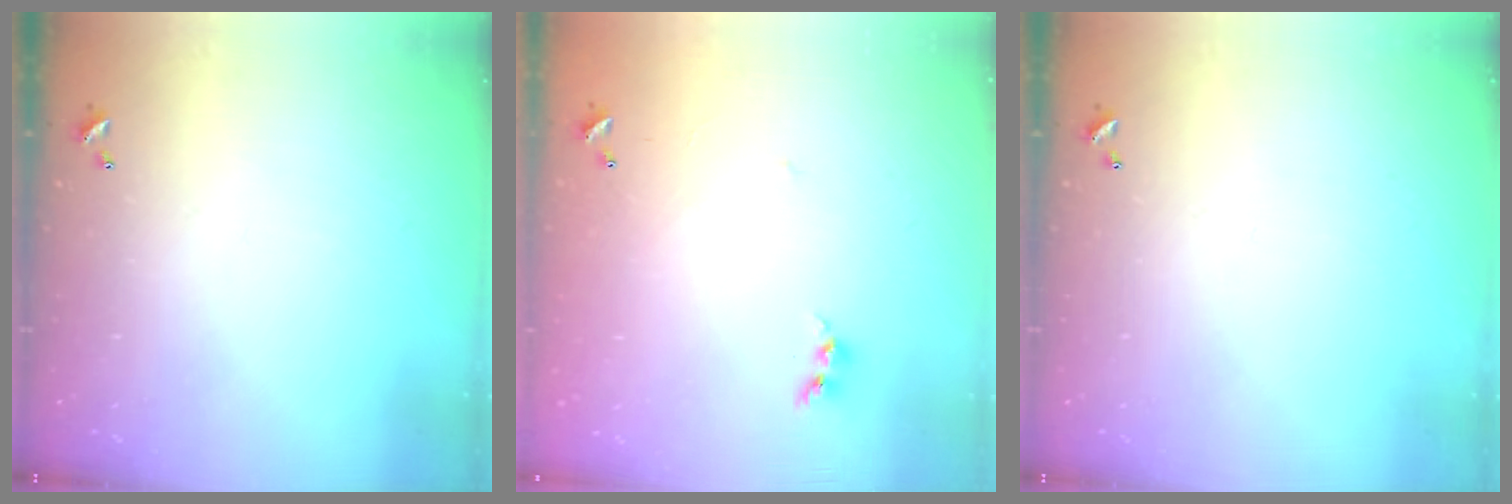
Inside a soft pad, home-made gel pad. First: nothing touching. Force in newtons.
{"total": 5.2, "press": 5.2, "slide": 0.6}
{"total": 0.0}